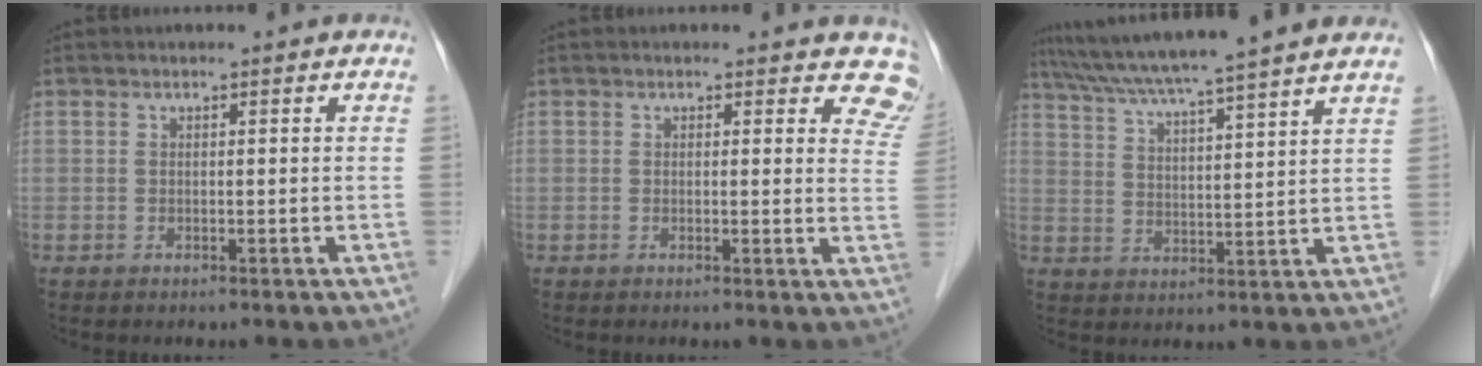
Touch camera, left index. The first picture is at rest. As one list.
[{"total": 5.5, "force": [5.0, 2.3, 0.7], "torque": [0.030, -0.021, 0.016]}, {"total": 17.4, "force": [15.1, -1.0, 8.6], "torque": [-0.150, 0.020, 0.216]}]